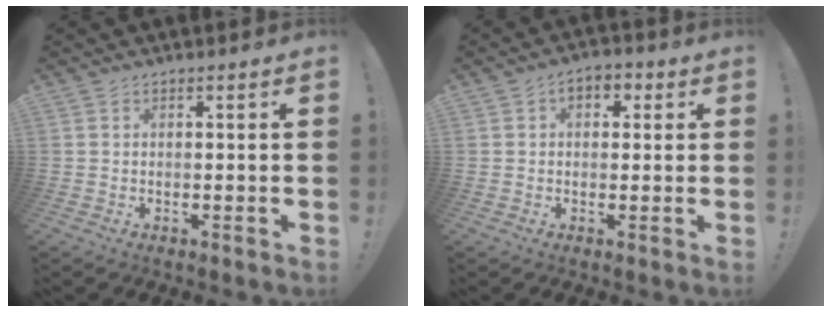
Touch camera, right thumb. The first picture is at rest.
{"total": 4.4, "force": [1.0, 3.2, 2.9], "torque": [-0.035, 0.006, 0.014]}